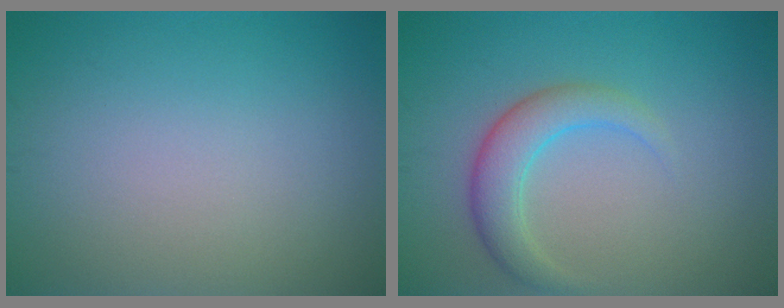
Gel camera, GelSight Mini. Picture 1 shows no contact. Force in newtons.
{"total": 3.5, "press": 3.5, "slide": 0.2}